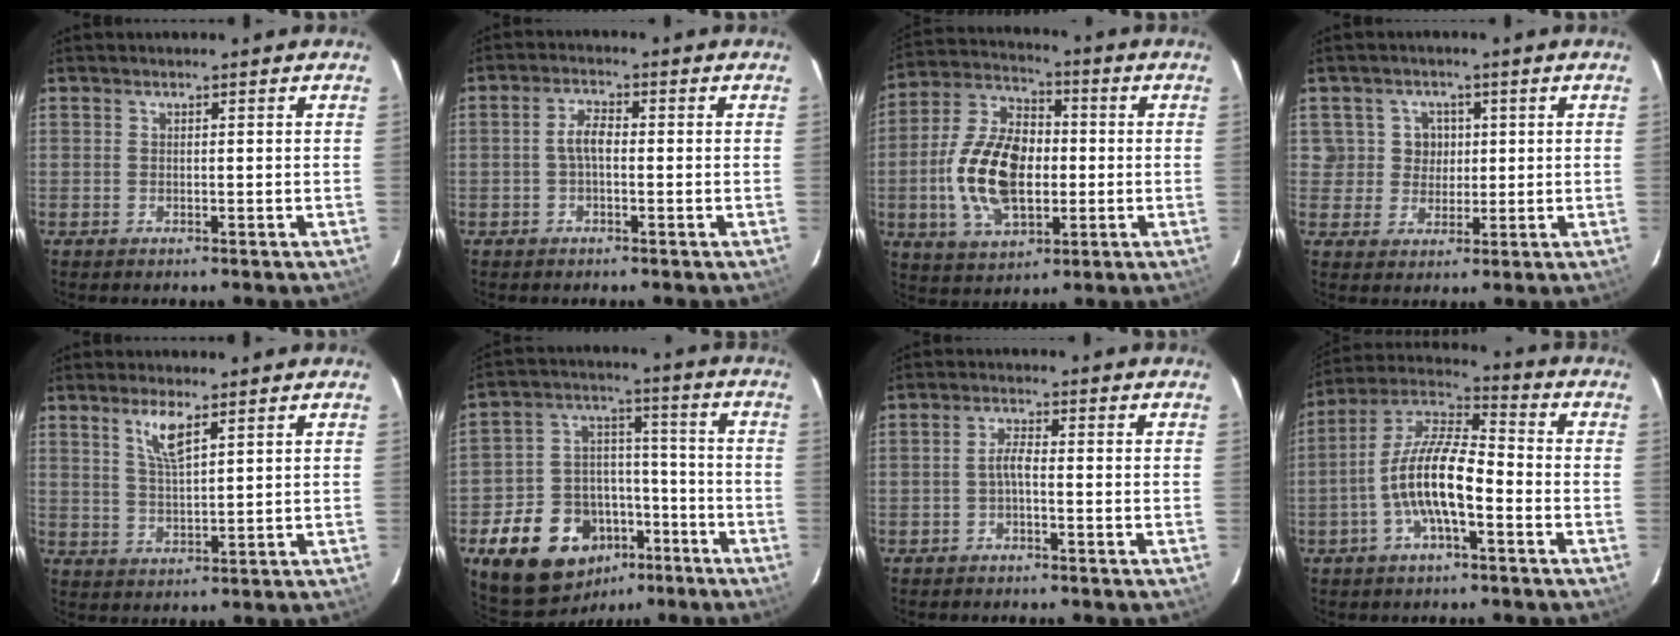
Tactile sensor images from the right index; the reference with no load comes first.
{"total": 3.0, "force": [-0.6, 1.4, 2.6], "torque": [-0.054, 0.011, -0.012]}
{"total": 16.4, "force": [-2.2, 9.8, 13.0], "torque": [-0.263, 0.015, -0.035]}
{"total": 5.0, "force": [0.8, 4.9, 0.2], "torque": [0.011, 0.025, 0.016]}
{"total": 5.3, "force": [3.1, 1.3, 4.1], "torque": [-0.080, -0.001, 0.062]}
{"total": 17.1, "force": [-9.1, 12.4, 7.3], "torque": [-0.164, 0.044, -0.121]}
{"total": 2.1, "force": [-1.1, 0.4, 1.7], "torque": [-0.037, 0.007, -0.024]}
{"total": 12.4, "force": [-4.1, 3.8, 11.1], "torque": [-0.226, 0.008, -0.082]}